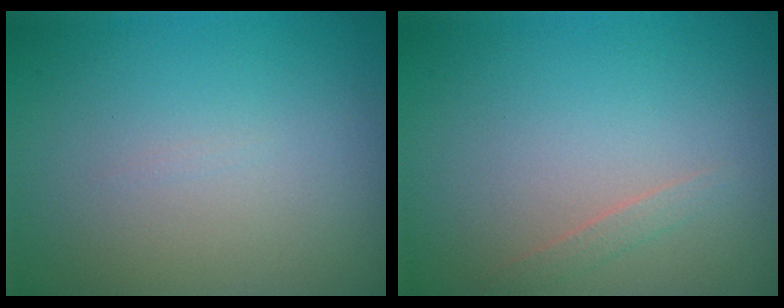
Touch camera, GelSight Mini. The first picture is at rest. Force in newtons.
{"total": 0.8, "press": 0.8, "slide": 0.0}